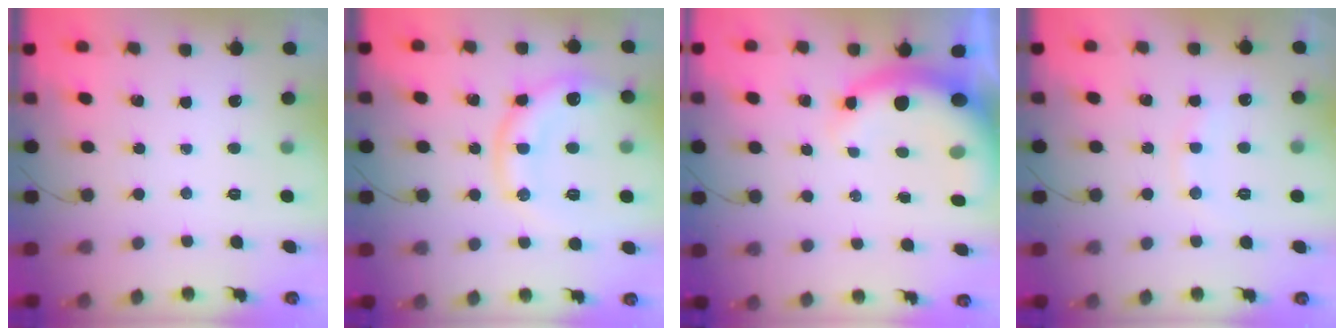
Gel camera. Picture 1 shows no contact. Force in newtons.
{"total": 13.4, "press": 13.3, "slide": 1.5}
{"total": 8.9, "press": 8.7, "slide": 1.8}
{"total": 8.3, "press": 8.2, "slide": 1.2}